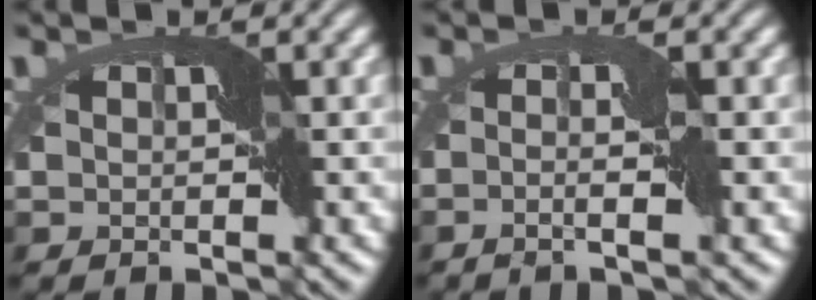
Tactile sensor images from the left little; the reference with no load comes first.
{"total": 1.5, "force": [-0.4, -1.1, 0.9], "torque": [-0.029, 0.002, -0.015]}